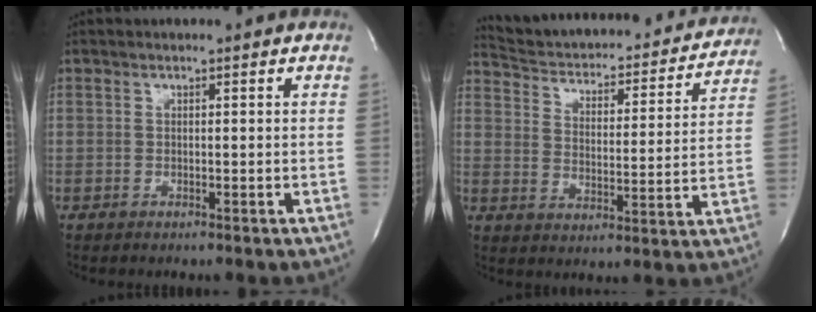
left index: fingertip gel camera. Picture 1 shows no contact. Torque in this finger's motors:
{"motor_torque": [0.73, -0.88, -0.03, 0.00]}